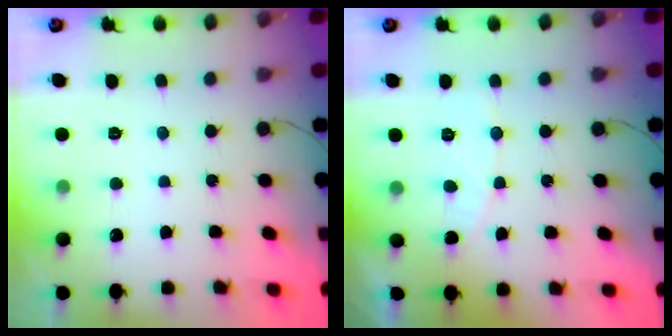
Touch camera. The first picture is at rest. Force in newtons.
{"total": 4.2, "press": 4.1, "slide": 0.3}